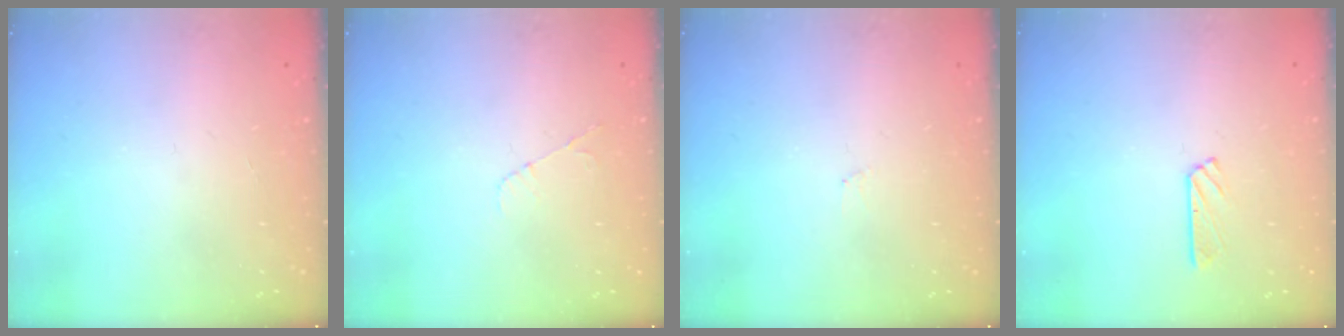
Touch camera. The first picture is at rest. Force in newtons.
{"total": 4.0, "press": 4.0, "slide": 0.6}
{"total": 2.8, "press": 2.8, "slide": 0.4}
{"total": 5.5, "press": 5.5, "slide": 0.3}